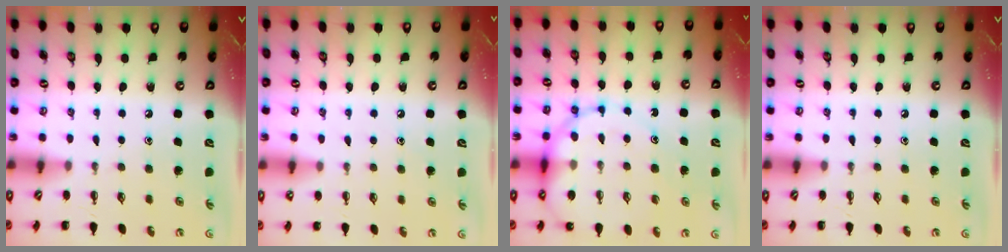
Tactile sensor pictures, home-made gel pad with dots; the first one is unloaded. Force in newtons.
{"total": 6.4, "press": 6.2, "slide": 1.8}
{"total": 16.3, "press": 15.6, "slide": 4.7}
{"total": 0.0}